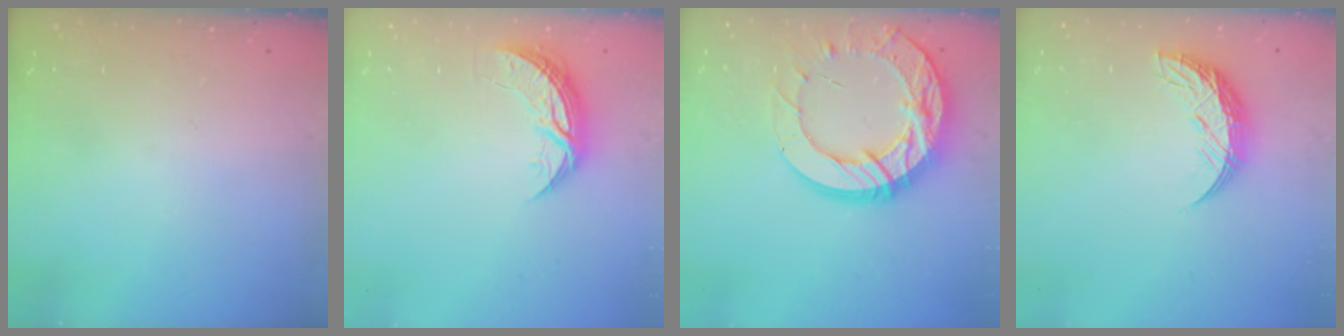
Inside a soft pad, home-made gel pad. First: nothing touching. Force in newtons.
{"total": 8.4, "press": 8.4, "slide": 0.6}
{"total": 21.2, "press": 21.1, "slide": 2.1}
{"total": 10.0, "press": 10.0, "slide": 0.6}